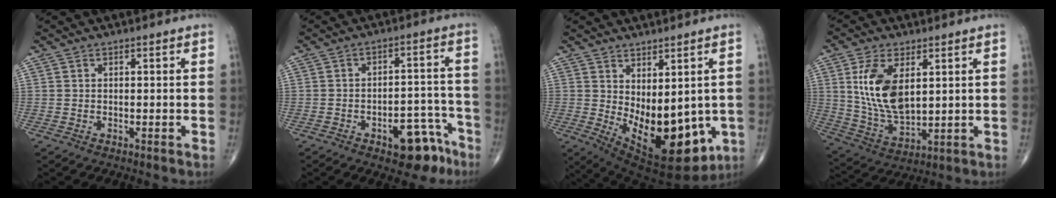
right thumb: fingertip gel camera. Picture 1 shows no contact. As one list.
[{"total": 10.6, "force": [-6.2, 5.0, 7.0], "torque": [-0.060, 0.054, -0.077]}, {"total": 17.6, "force": [-2.9, 8.8, 15.0], "torque": [-0.208, -0.024, -0.013]}, {"total": 13.4, "force": [3.5, 7.1, 10.8], "torque": [-0.201, -0.021, 0.079]}]